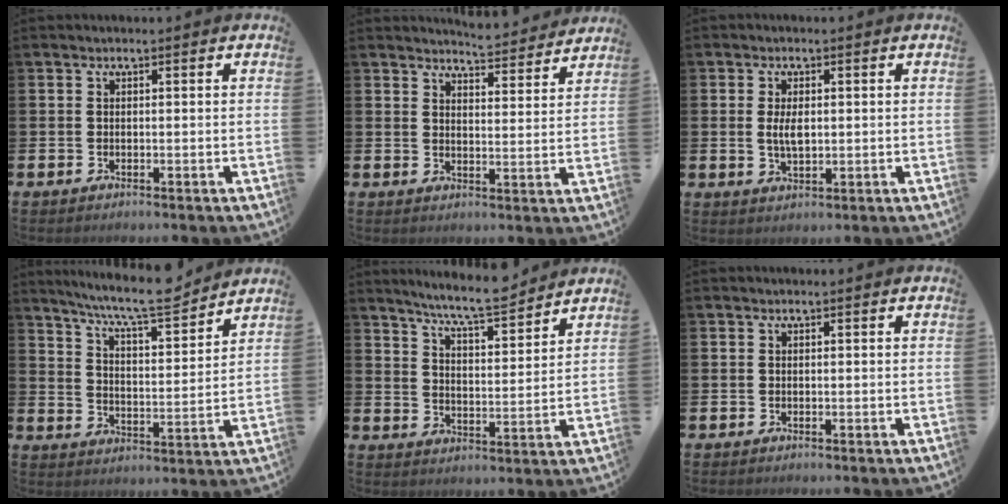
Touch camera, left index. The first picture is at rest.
{"total": 5.3, "force": [5.3, 0.2, 0.3], "torque": [-0.009, -0.038, 0.095]}
{"total": 3.3, "force": [0.4, 1.7, 2.9], "torque": [-0.042, -0.001, 0.002]}
{"total": 8.9, "force": [8.1, 0.7, 3.5], "torque": [-0.083, -0.053, 0.141]}
{"total": 7.5, "force": [7.2, 0.1, 2.4], "torque": [-0.065, -0.043, 0.126]}
{"total": 0.0}